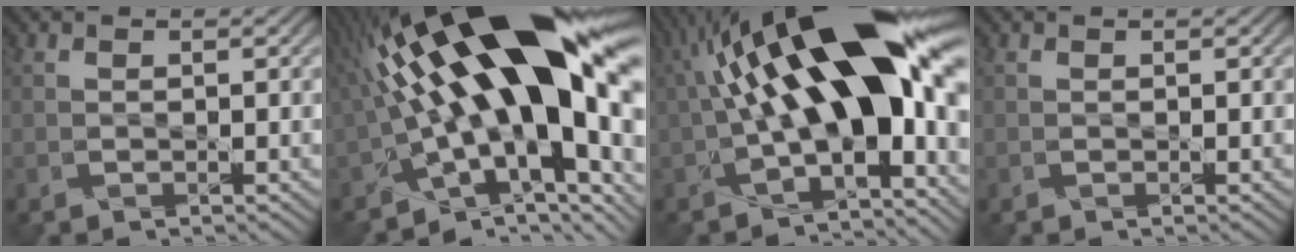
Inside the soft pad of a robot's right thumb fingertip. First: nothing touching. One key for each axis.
{"total": 20.1, "fx": 2.2, "fy": 7.8, "fz": 18.4, "tx": -0.271, "ty": 0.021, "tz": 0.018}
{"total": 17.7, "fx": 2.3, "fy": 6.2, "fz": 16.4, "tx": -0.249, "ty": 0.042, "tz": 0.024}
{"total": 0.0}